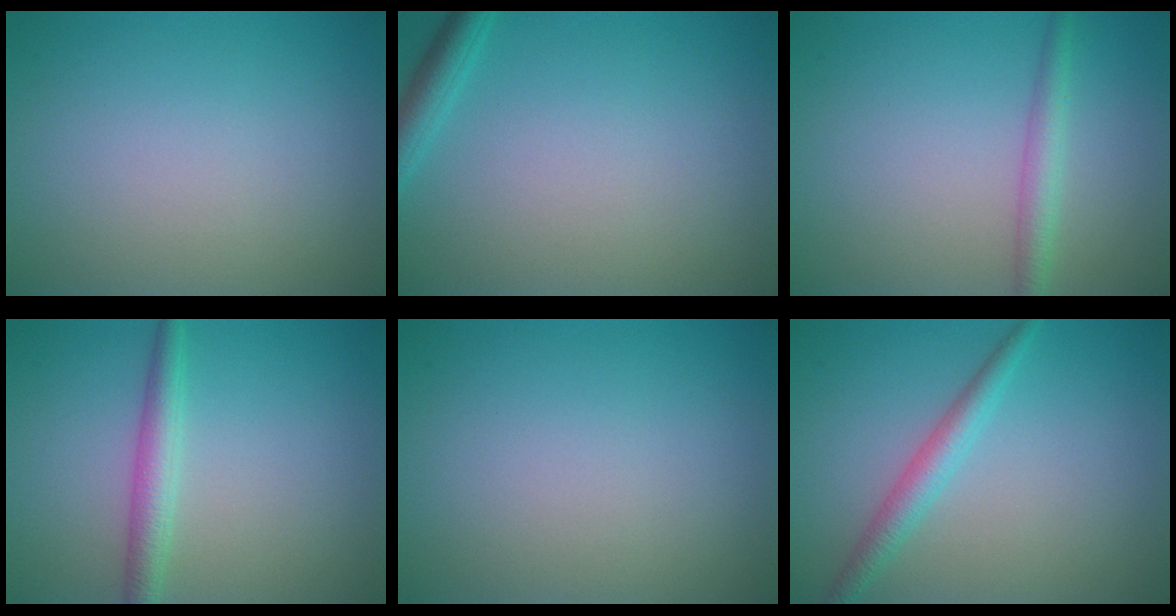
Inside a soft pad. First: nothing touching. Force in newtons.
{"total": 2.1, "press": 2.1, "slide": 0.1}
{"total": 2.3, "press": 2.3, "slide": 0.1}
{"total": 2.6, "press": 2.6, "slide": 0.0}
{"total": 0.0}
{"total": 2.5, "press": 2.5, "slide": 0.1}